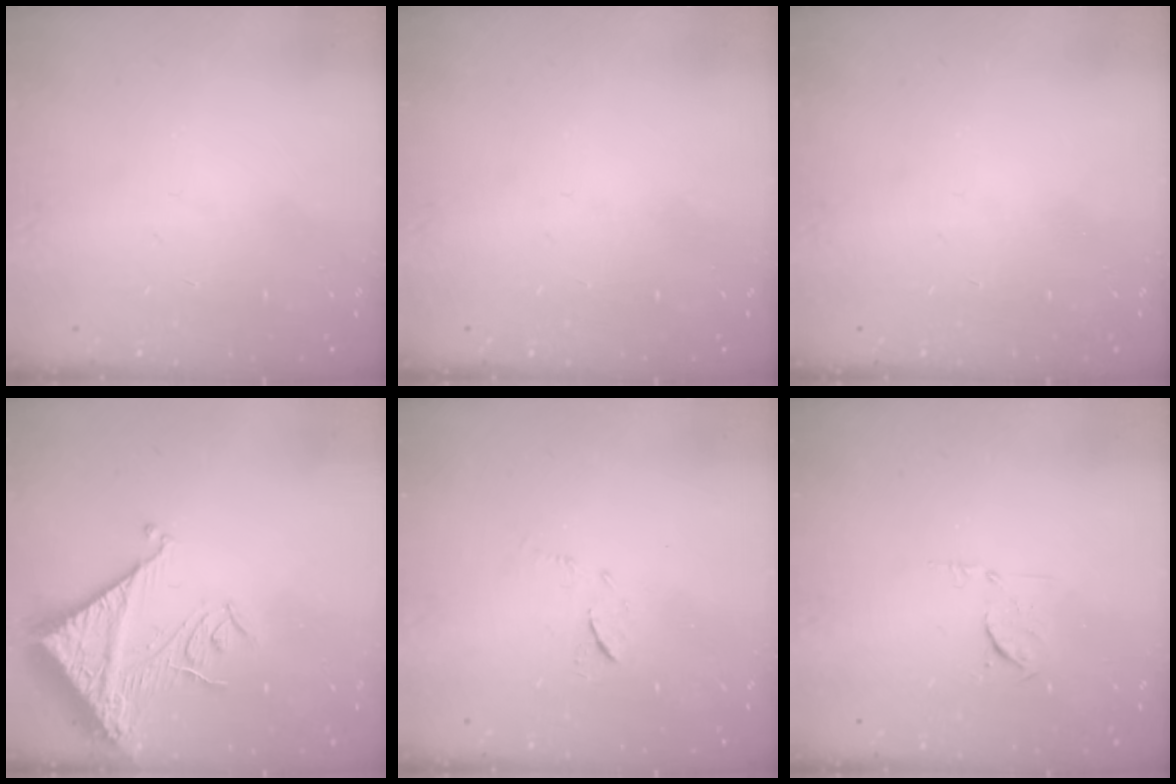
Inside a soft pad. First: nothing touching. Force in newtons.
{"total": 0.0}
{"total": 0.0}
{"total": 14.3, "press": 14.2, "slide": 1.6}
{"total": 5.6, "press": 5.6, "slide": 0.6}
{"total": 5.5, "press": 5.4, "slide": 1.2}